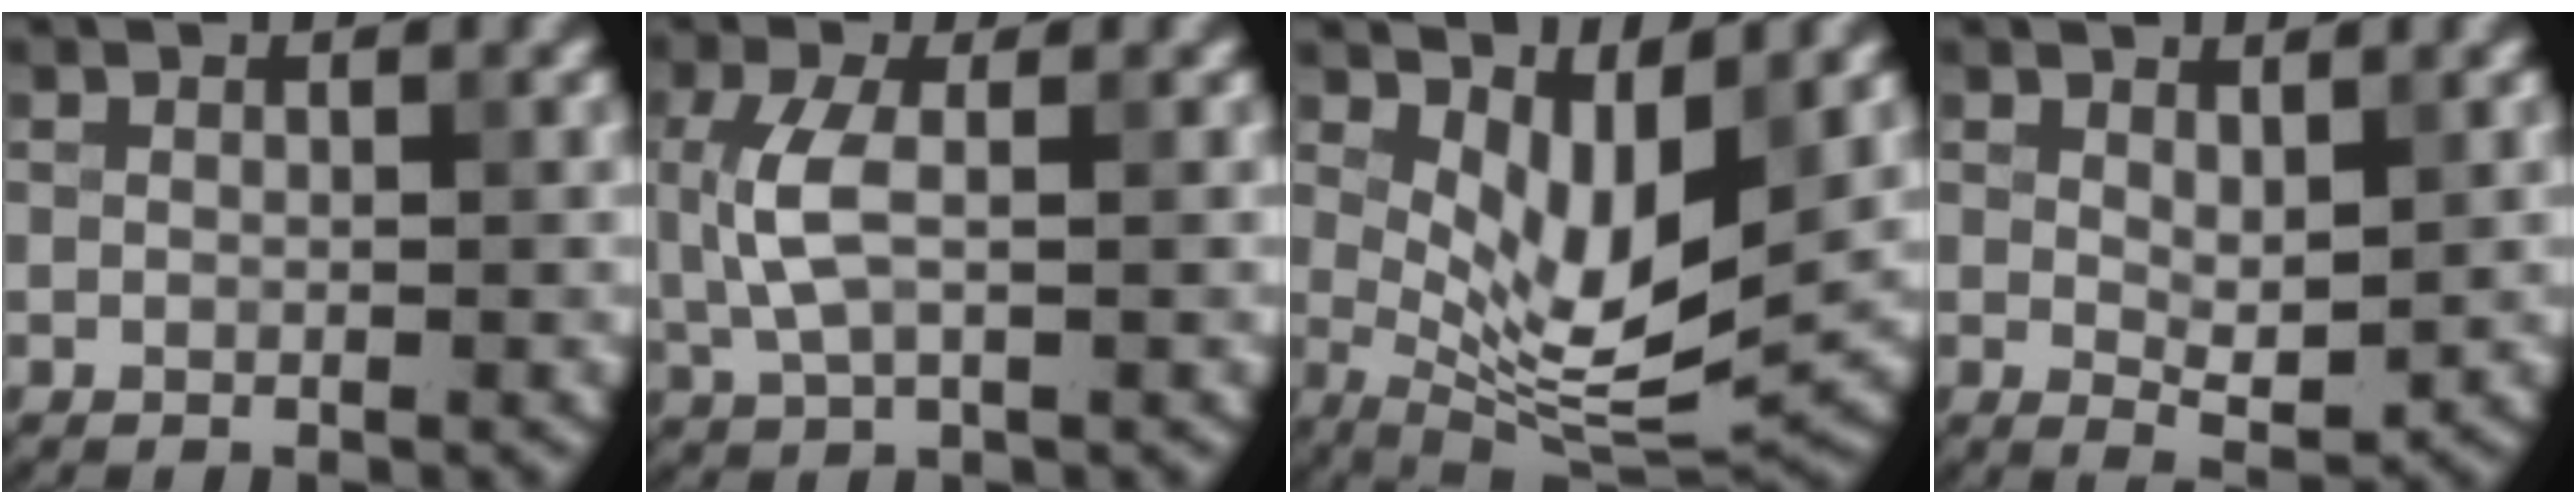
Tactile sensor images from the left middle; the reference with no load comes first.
{"total": 3.7, "force": [0.3, 1.5, 3.3], "torque": [-0.081, 0.001, 0.007]}
{"total": 7.4, "force": [2.0, 2.8, 6.5], "torque": [-0.118, -0.020, 0.040]}
{"total": 2.2, "force": [0.9, 0.8, 1.9], "torque": [-0.034, -0.008, 0.020]}